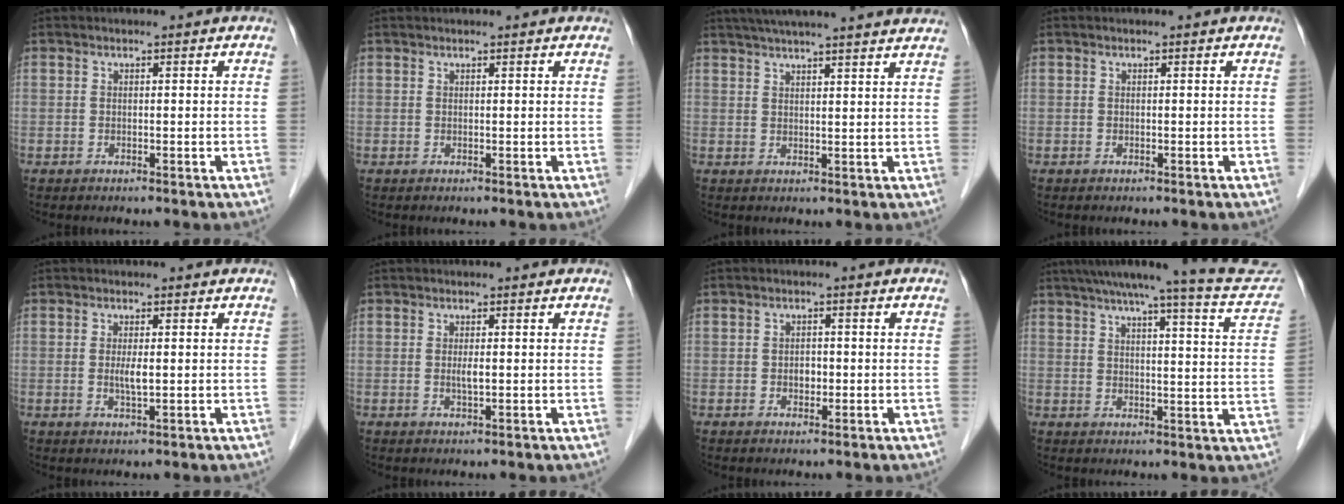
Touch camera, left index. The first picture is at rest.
{"total": 1.8, "force": [1.7, 0.2, 0.5], "torque": [-0.010, 0.023, 0.023]}
{"total": 17.3, "force": [15.3, 0.5, 7.9], "torque": [-0.128, 0.031, 0.198]}
{"total": 0.0}
{"total": 2.1, "force": [0.1, 0.4, 2.0], "torque": [-0.045, -0.003, 0.002]}
{"total": 1.3, "force": [0.1, 0.2, 1.3], "torque": [-0.026, -0.001, 0.001]}
{"total": 1.6, "force": [-0.3, 1.1, 1.0], "torque": [-0.016, 0.003, -0.003]}
{"total": 17.0, "force": [15.6, -0.1, 6.9], "torque": [-0.096, -0.038, 0.181]}